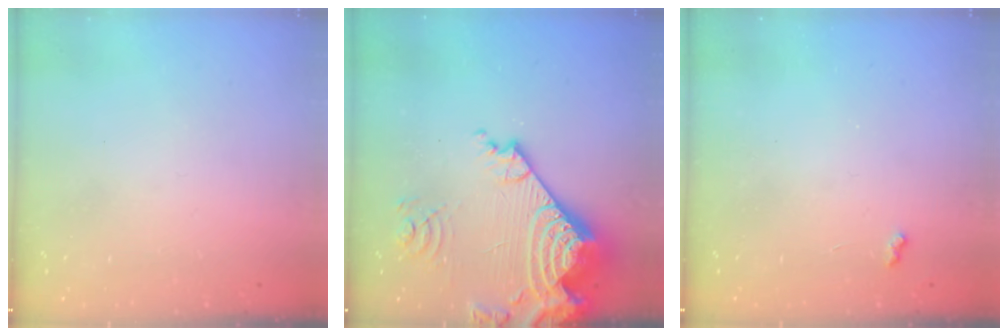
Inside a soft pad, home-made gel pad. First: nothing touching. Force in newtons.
{"total": 23.5, "press": 23.4, "slide": 2.7}
{"total": 3.2, "press": 3.1, "slide": 0.5}